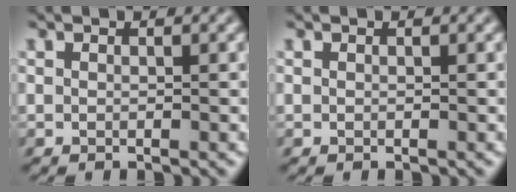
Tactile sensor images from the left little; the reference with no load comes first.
{"total": 0.0}